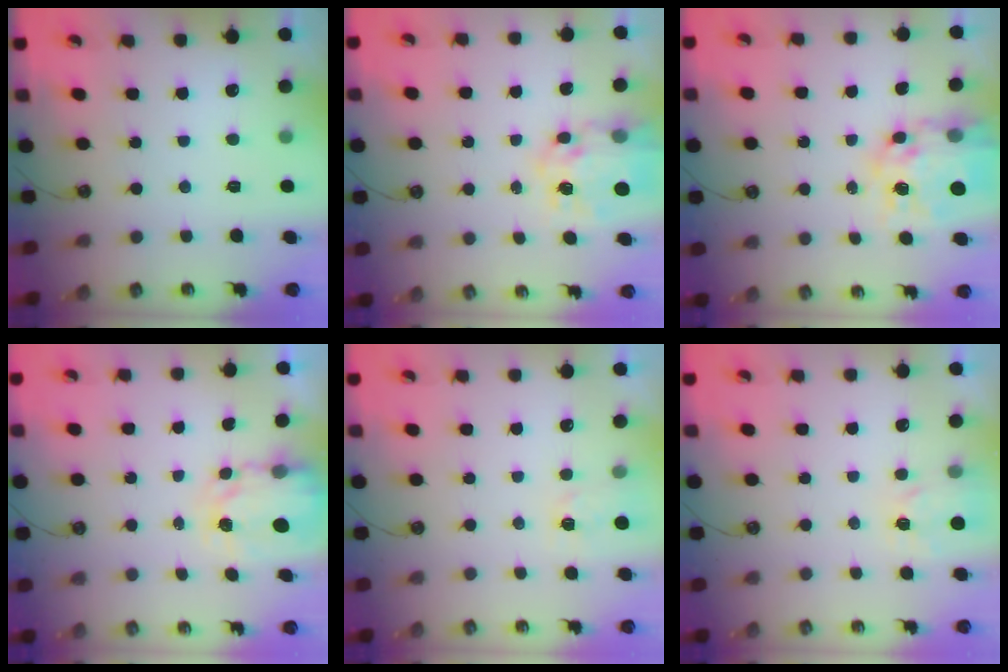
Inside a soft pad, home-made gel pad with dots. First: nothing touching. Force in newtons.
{"total": 11.7, "press": 11.7, "slide": 1.1}
{"total": 15.2, "press": 15.1, "slide": 1.4}
{"total": 3.8, "press": 3.8, "slide": 0.1}
{"total": 2.9, "press": 2.9, "slide": 0.5}
{"total": 5.2, "press": 5.2, "slide": 0.6}